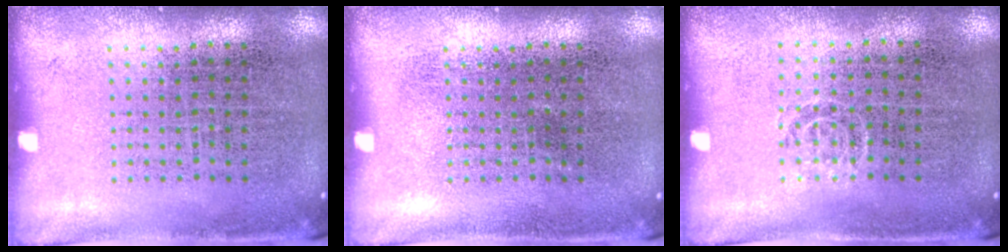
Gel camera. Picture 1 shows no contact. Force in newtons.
{"total": 0.0}
{"total": 0.5, "press": 0.4, "slide": 0.3}